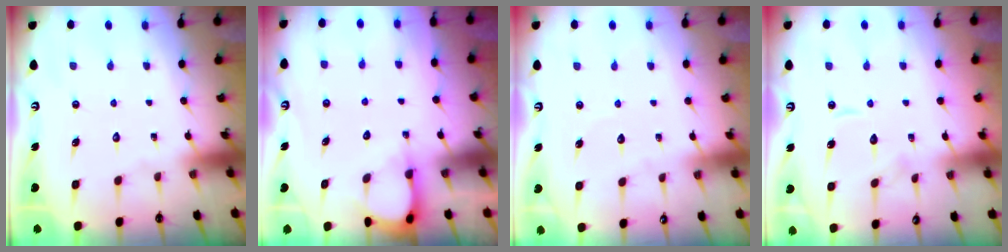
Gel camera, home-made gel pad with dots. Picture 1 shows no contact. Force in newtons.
{"total": 3.6, "press": 3.6, "slide": 0.5}
{"total": 2.9, "press": 2.9, "slide": 0.2}
{"total": 4.8, "press": 4.7, "slide": 0.5}